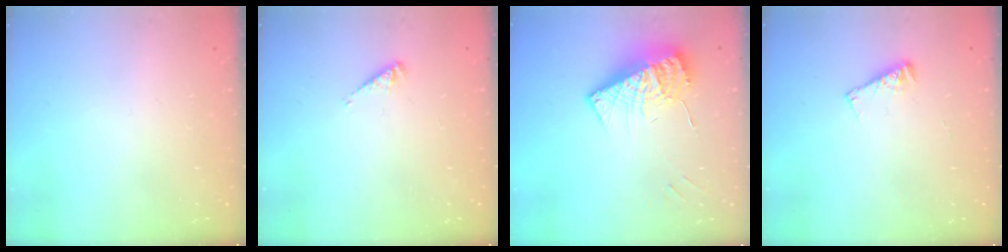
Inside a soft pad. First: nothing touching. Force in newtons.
{"total": 2.5, "press": 2.4, "slide": 0.5}
{"total": 12.2, "press": 12.2, "slide": 1.3}
{"total": 4.3, "press": 4.3, "slide": 0.3}